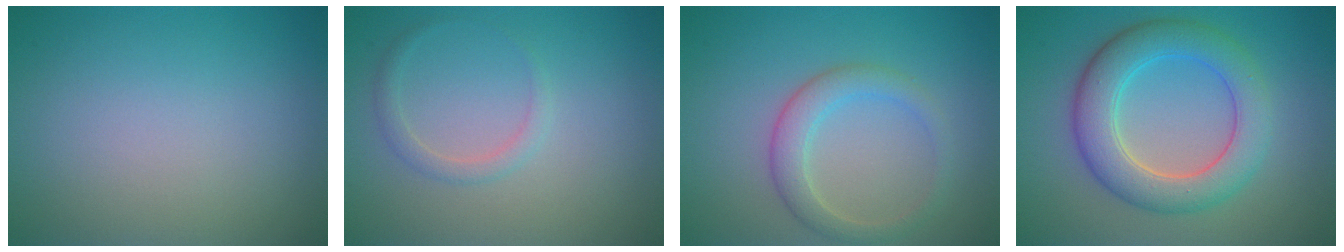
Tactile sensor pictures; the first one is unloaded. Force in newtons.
{"total": 1.3, "press": 1.3, "slide": 0.1}
{"total": 3.0, "press": 3.0, "slide": 0.1}
{"total": 6.4, "press": 6.4, "slide": 0.4}